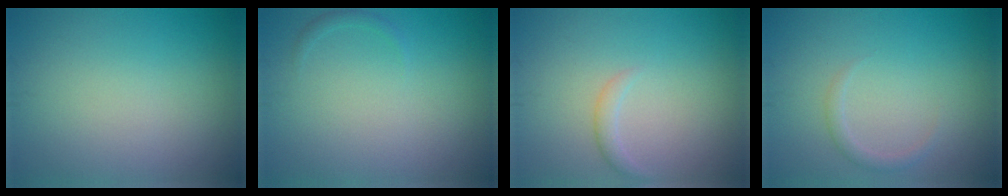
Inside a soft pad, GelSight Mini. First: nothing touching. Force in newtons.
{"total": 0.6, "press": 0.6, "slide": 0.0}
{"total": 1.1, "press": 1.1, "slide": 0.1}
{"total": 1.0, "press": 1.0, "slide": 0.1}